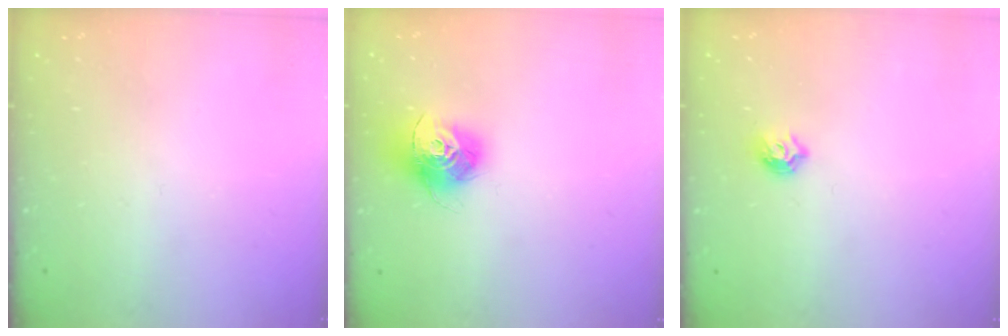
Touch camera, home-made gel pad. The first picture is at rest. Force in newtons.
{"total": 13.9, "press": 13.9, "slide": 1.3}
{"total": 6.6, "press": 6.5, "slide": 1.2}